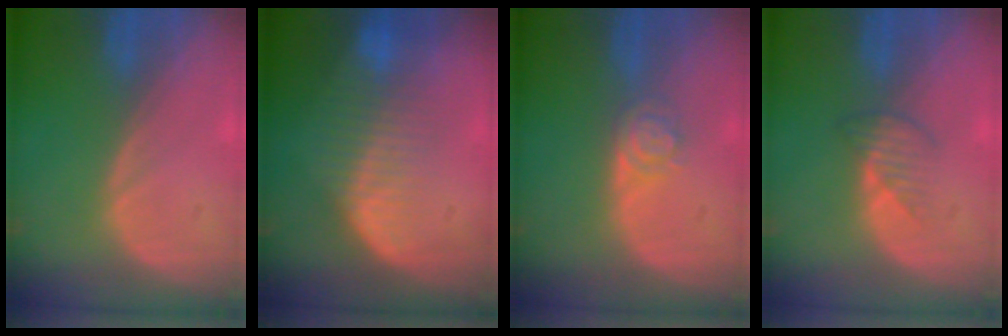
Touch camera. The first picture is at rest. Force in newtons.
{"total": 8.3, "press": 7.1, "slide": 4.3}
{"total": 3.9, "press": 3.4, "slide": 1.9}
{"total": 2.5, "press": 2.5, "slide": 0.4}